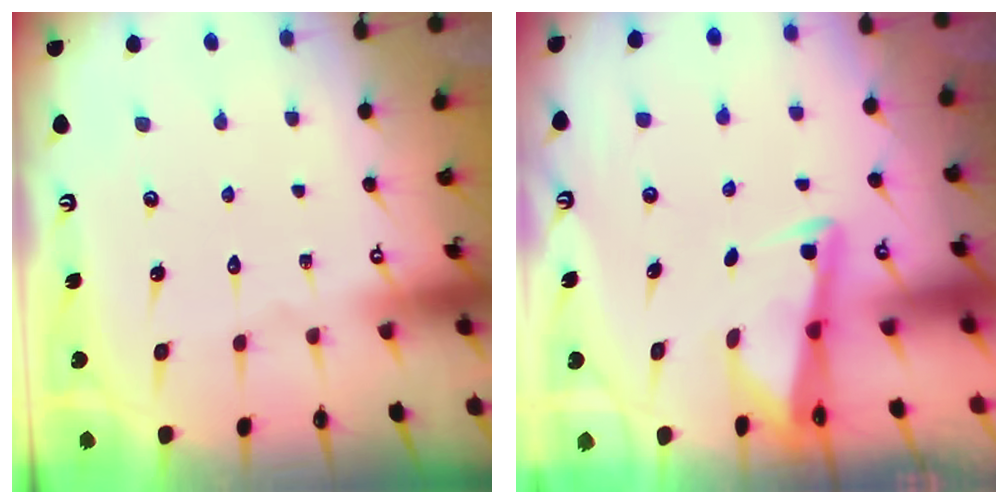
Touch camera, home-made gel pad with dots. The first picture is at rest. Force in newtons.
{"total": 2.7, "press": 2.7, "slide": 0.2}